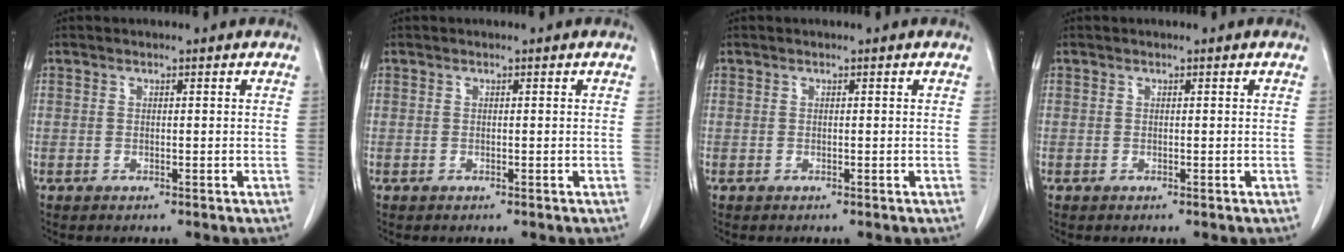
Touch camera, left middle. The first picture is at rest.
{"total": 0.0}
{"total": 0.0}
{"total": 0.0}